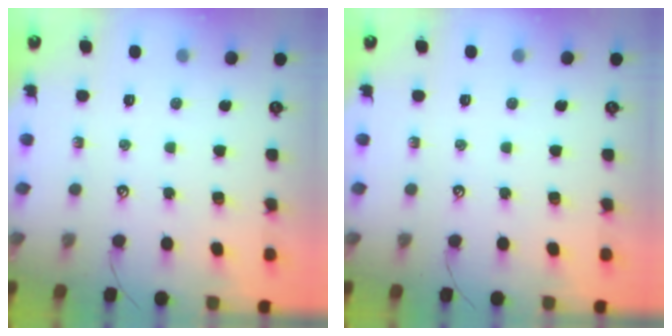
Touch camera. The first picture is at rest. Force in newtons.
{"total": 0.0}